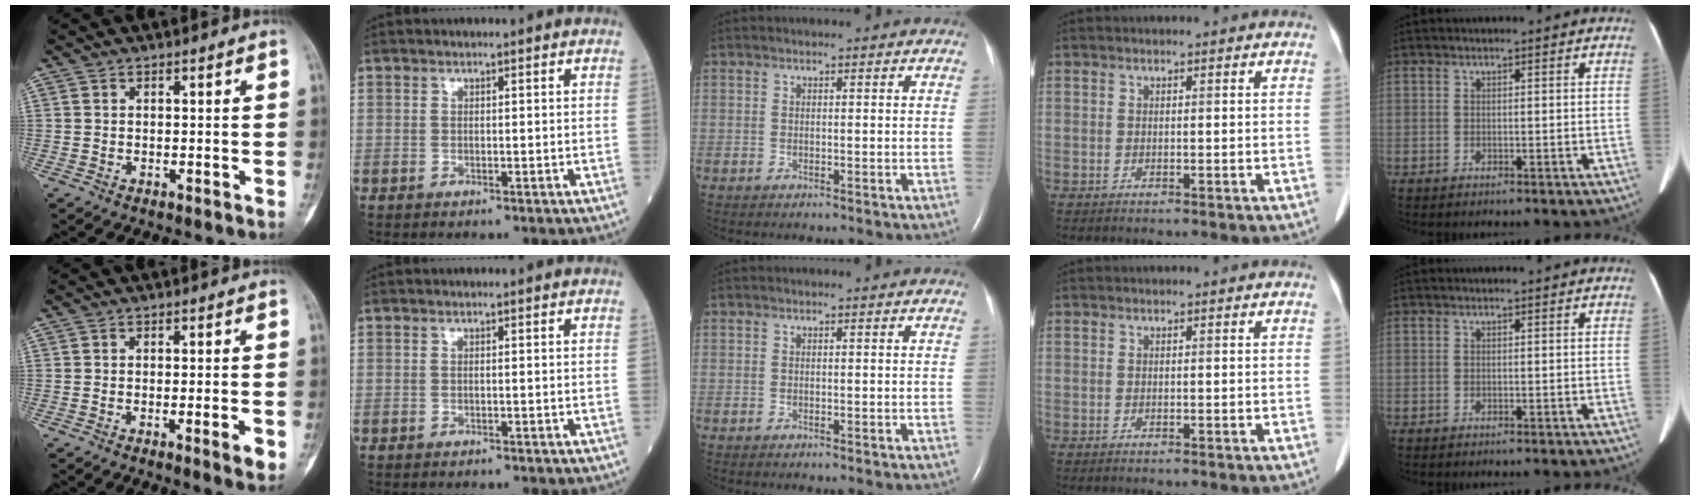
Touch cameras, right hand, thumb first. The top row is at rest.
{"thumb": {"total": 4.1, "force": [-1.2, 0.7, 3.8], "torque": [-0.054, -0.004, -0.015]}, "index": {"total": 0.5, "force": [-0.5, 0.1, 0.2], "torque": [-0.008, -0.001, -0.009]}}